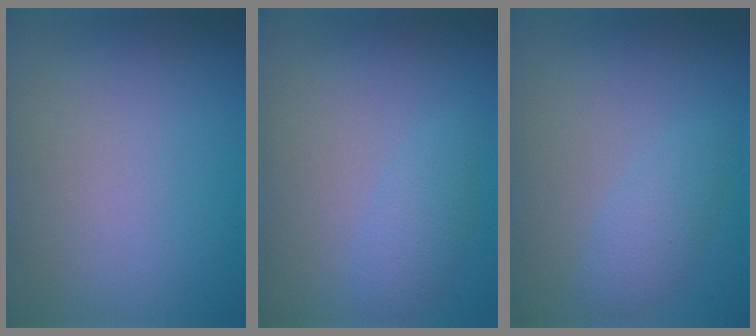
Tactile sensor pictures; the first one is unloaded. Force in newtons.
{"total": 1.7, "press": 1.7, "slide": 0.1}
{"total": 1.9, "press": 1.9, "slide": 0.1}